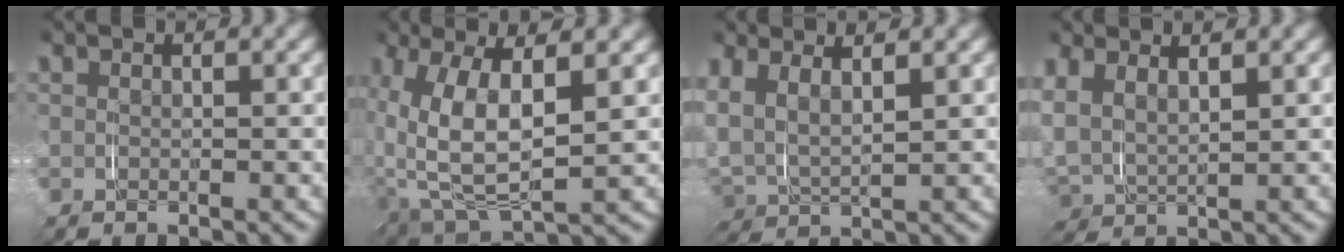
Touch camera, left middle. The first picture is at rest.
{"total": 5.4, "force": [0.7, 3.0, 4.5], "torque": [-0.089, -0.009, 0.016]}
{"total": 4.7, "force": [1.6, 3.9, 2.1], "torque": [-0.072, -0.010, 0.018]}
{"total": 4.9, "force": [1.3, 4.3, 1.9], "torque": [-0.079, -0.013, 0.016]}